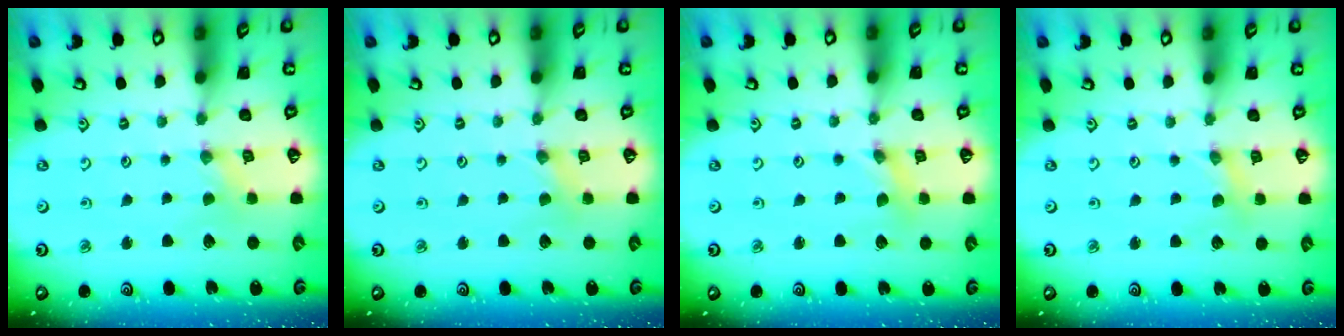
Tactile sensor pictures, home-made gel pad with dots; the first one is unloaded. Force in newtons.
{"total": 1.4, "press": 1.3, "slide": 0.2}
{"total": 1.2, "press": 1.2, "slide": 0.3}
{"total": 1.2, "press": 1.2, "slide": 0.2}